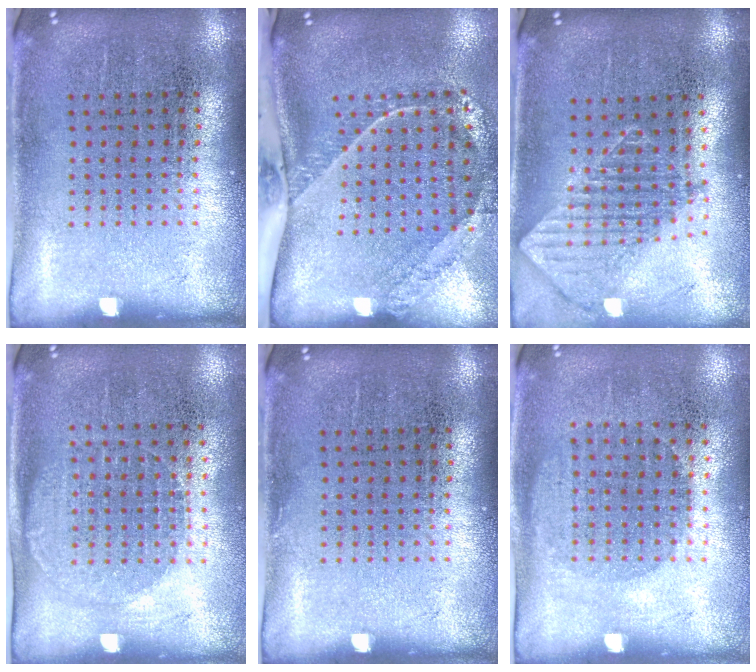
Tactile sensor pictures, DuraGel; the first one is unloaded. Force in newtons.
{"total": 2.5, "press": 1.7, "slide": 1.9}
{"total": 1.2, "press": 1.1, "slide": 0.6}
{"total": 1.2, "press": 1.1, "slide": 0.6}
{"total": 0.0}
{"total": 1.0, "press": 0.9, "slide": 0.5}